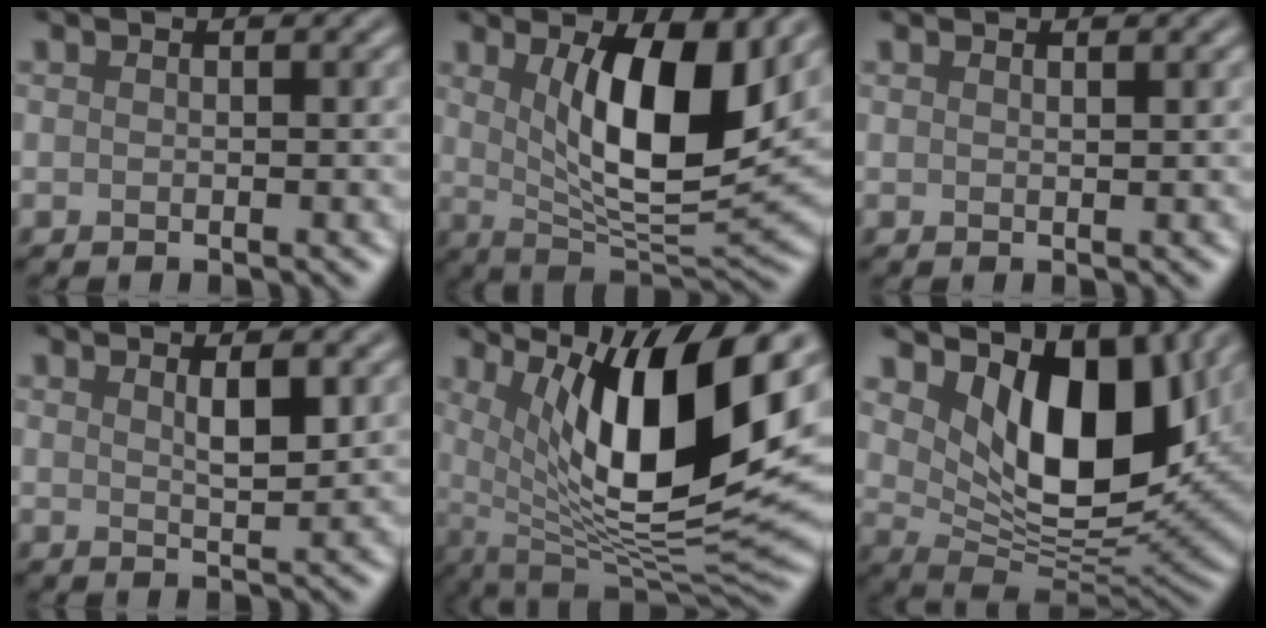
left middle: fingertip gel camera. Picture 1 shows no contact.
{"total": 9.8, "force": [2.5, 3.4, 8.9], "torque": [-0.146, -0.016, 0.048]}
{"total": 0.6, "force": [0.5, 0.1, 0.3], "torque": [0.000, 0.000, 0.009]}
{"total": 2.5, "force": [1.1, 0.6, 2.2], "torque": [-0.035, -0.001, 0.021]}
{"total": 14.0, "force": [4.6, 4.6, 12.4], "torque": [-0.190, -0.007, 0.081]}
{"total": 10.9, "force": [4.0, 5.9, 8.2], "torque": [-0.126, -0.022, 0.073]}